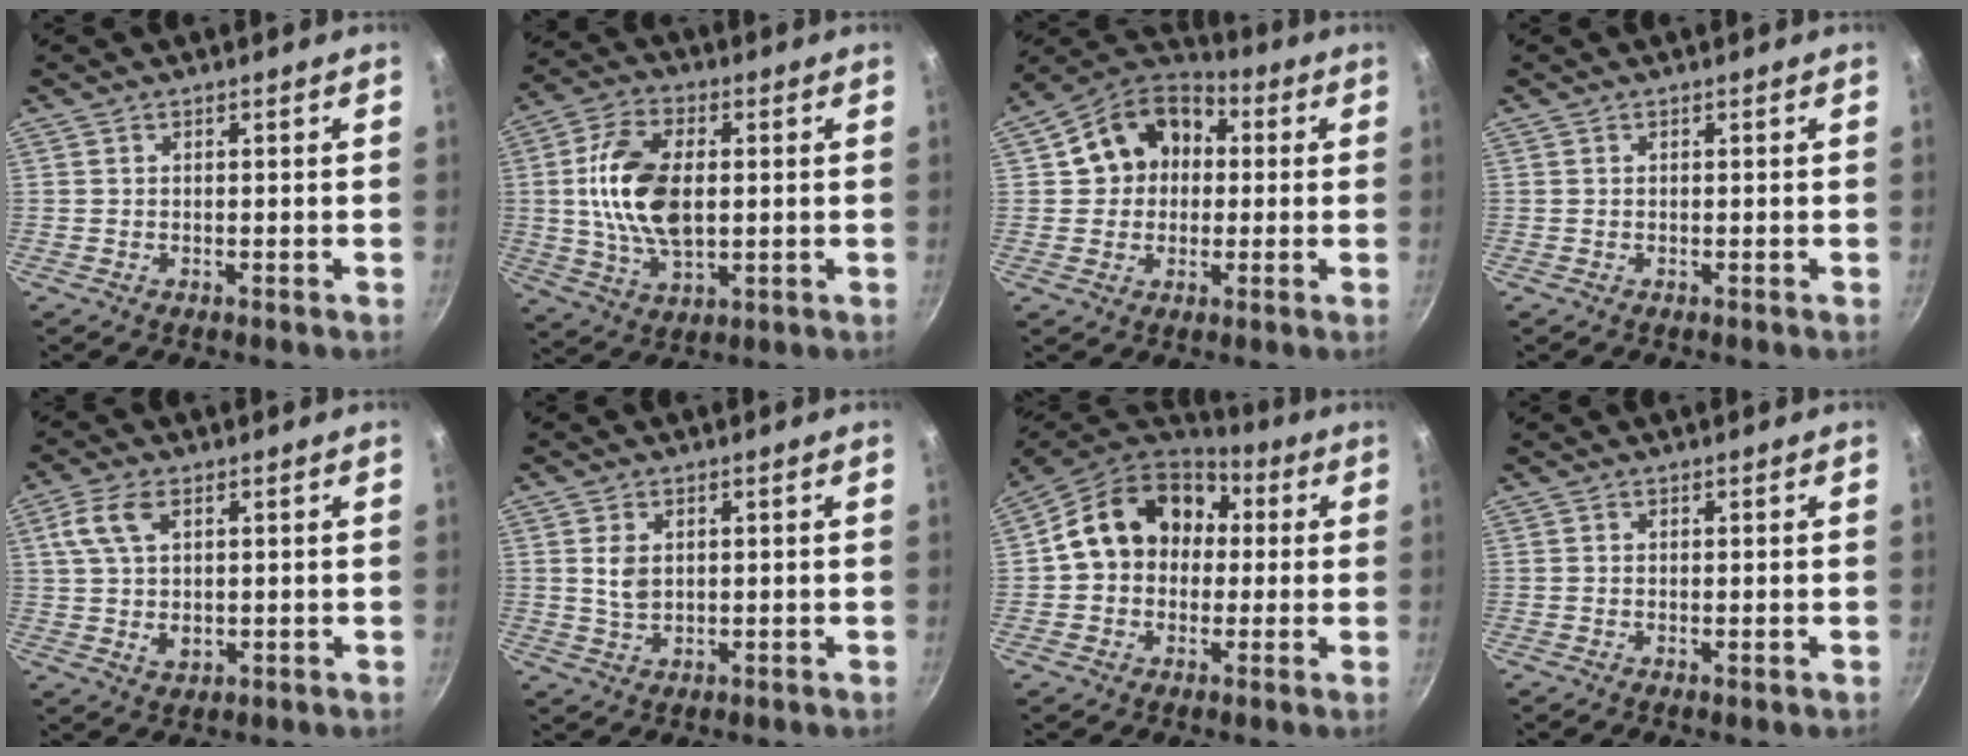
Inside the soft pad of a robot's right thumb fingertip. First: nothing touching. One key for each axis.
{"total": 13.9, "fx": 0.7, "fy": 7.7, "fz": 11.5, "tx": -0.221, "ty": 0.006, "tz": 0.013}
{"total": 13.2, "fx": 1.7, "fy": 10.9, "fz": 7.4, "tx": -0.080, "ty": 0.025, "tz": 0.018}
{"total": 0.0}
{"total": 8.3, "fx": 2.0, "fy": 4.9, "fz": 6.4, "tx": -0.128, "ty": 0.000, "tz": 0.043}
{"total": 3.6, "fx": 0.7, "fy": 2.7, "fz": 2.3, "tx": -0.032, "ty": -0.008, "tz": 0.019}
{"total": 16.2, "fx": 1.2, "fy": 13.0, "fz": 9.7, "tx": -0.137, "ty": 0.041, "tz": 0.012}
{"total": 0.8, "fx": -0.2, "fy": 0.2, "fz": 0.7, "tx": -0.013, "ty": -0.004, "tz": -0.003}